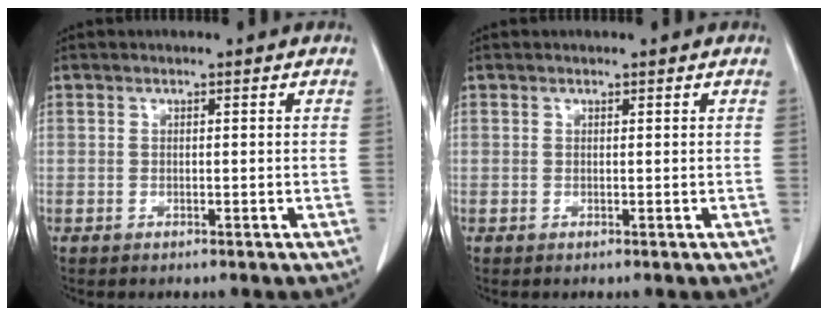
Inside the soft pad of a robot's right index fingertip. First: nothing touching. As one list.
[{"total": 0.0}]